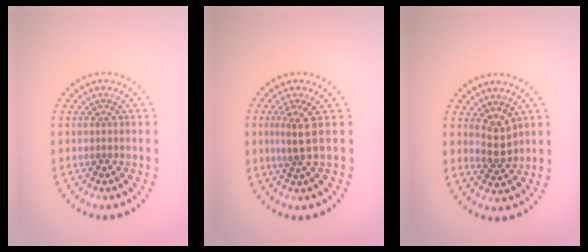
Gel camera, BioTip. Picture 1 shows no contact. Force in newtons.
{"total": 2.2, "press": 1.9, "slide": 1.3}
{"total": 2.2, "press": 2.0, "slide": 1.1}